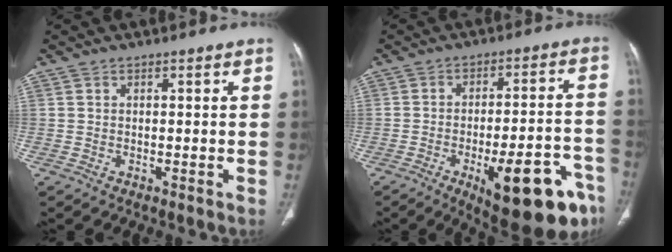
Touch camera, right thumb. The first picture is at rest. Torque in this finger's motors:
{"motor_torque": [2.62, 2.39, 1.73, -1.02, 0.15]}